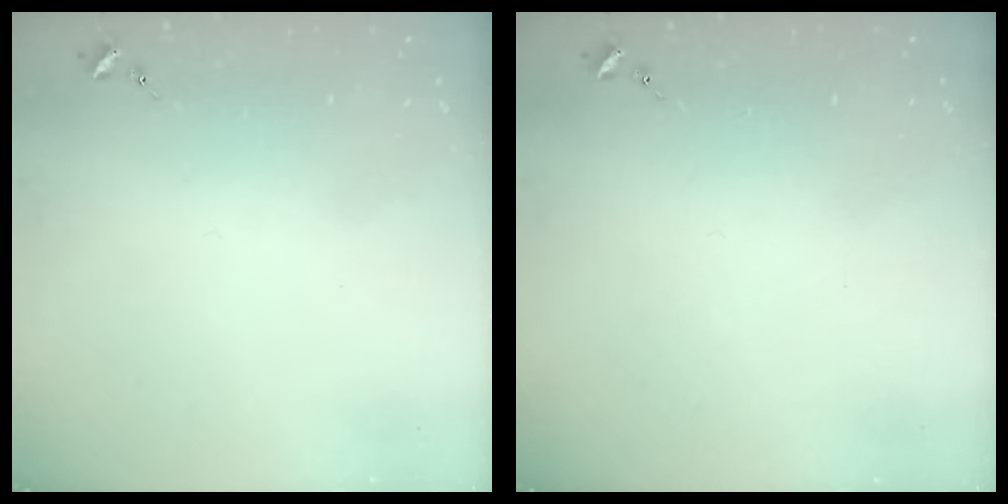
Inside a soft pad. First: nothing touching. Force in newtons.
{"total": 0.0}